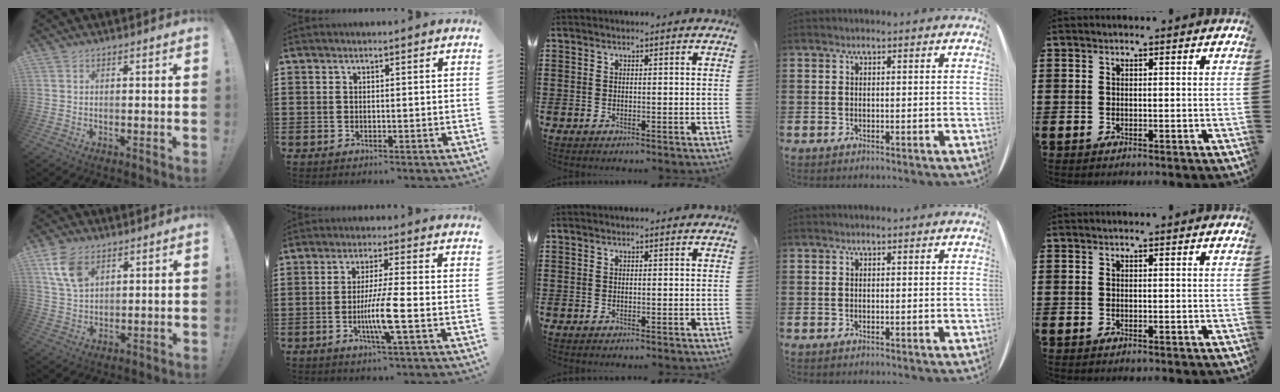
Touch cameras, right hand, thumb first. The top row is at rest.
{"thumb": {"total": 8.9, "force": [4.7, 5.3, 5.5], "torque": [-0.108, -0.012, 0.092]}, "index": {"total": 7.1, "force": [-1.9, 0.0, 6.8], "torque": [-0.127, -0.016, -0.037]}}